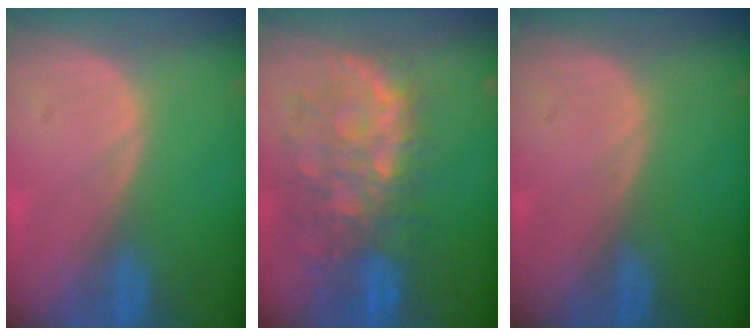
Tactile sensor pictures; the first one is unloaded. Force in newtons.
{"total": 10.9, "press": 9.5, "slide": 5.2}
{"total": 0.0}